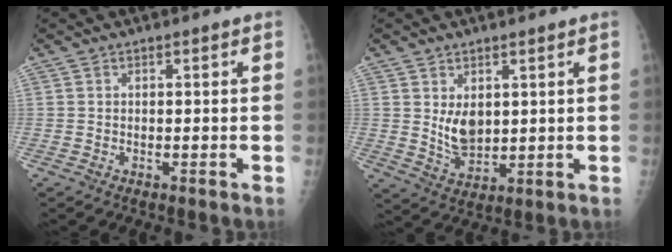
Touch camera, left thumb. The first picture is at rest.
{"total": 6.1, "force": [1.7, 3.8, 4.4], "torque": [-0.061, -0.022, 0.044]}